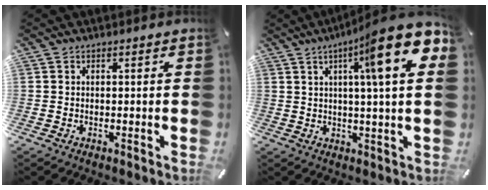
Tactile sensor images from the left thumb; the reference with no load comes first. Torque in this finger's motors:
{"motor_torque": [3.28, 1.73, 2.21, -0.56, 0.48]}